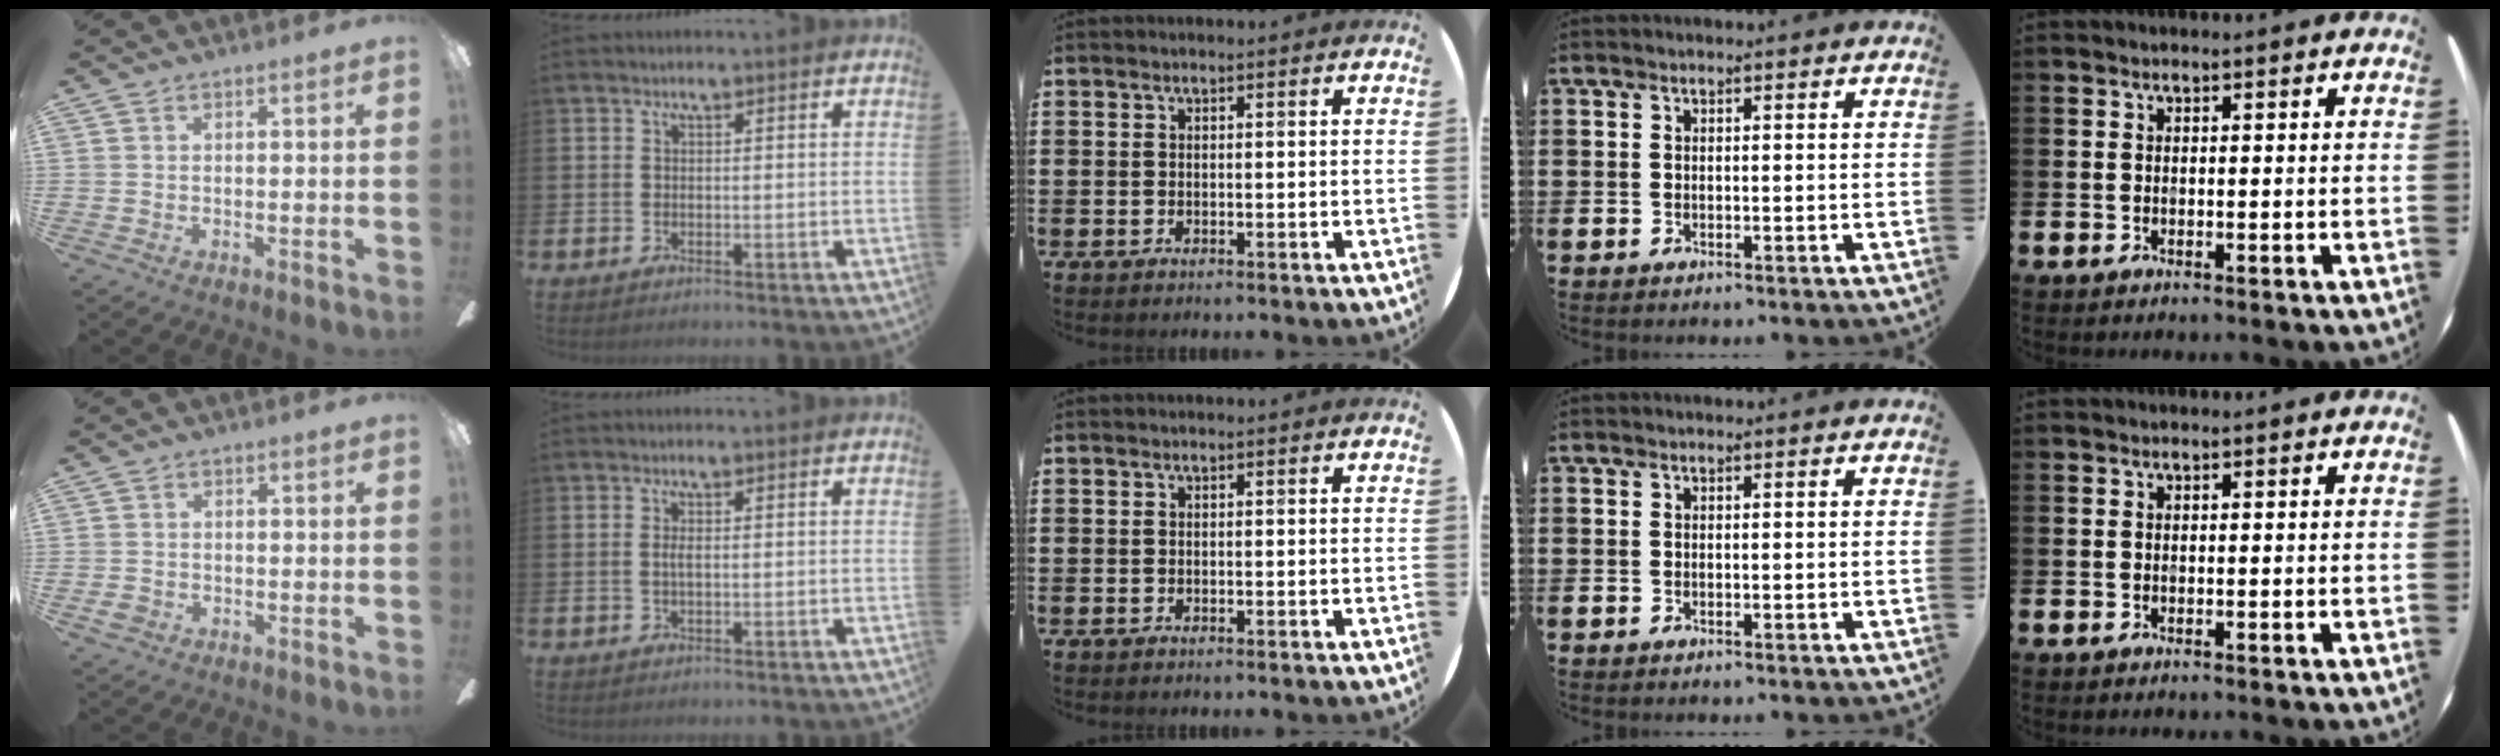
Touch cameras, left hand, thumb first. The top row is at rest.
{"thumb": {"total": 2.2, "force": [-1.0, 1.7, 0.8], "torque": [-0.020, 0.004, -0.023]}, "index": {"total": 1.2, "force": [0.1, 0.4, 1.1], "torque": [-0.017, 0.001, -0.001]}}